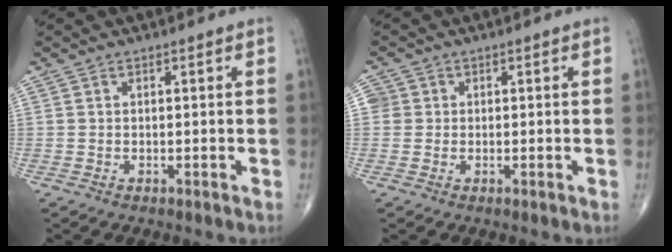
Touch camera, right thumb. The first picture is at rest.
{"total": 2.4, "force": [0.3, 2.4, 0.3], "torque": [0.010, 0.005, 0.005]}